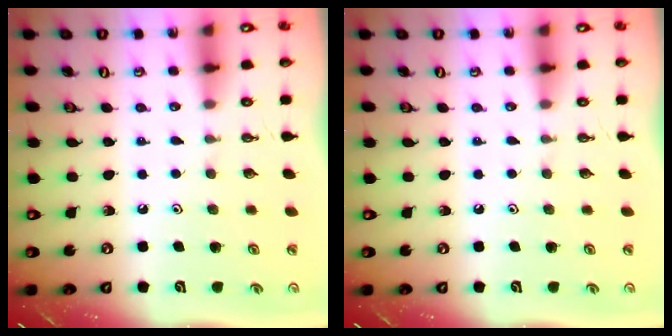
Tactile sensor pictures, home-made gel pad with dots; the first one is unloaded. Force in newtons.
{"total": 0.0}